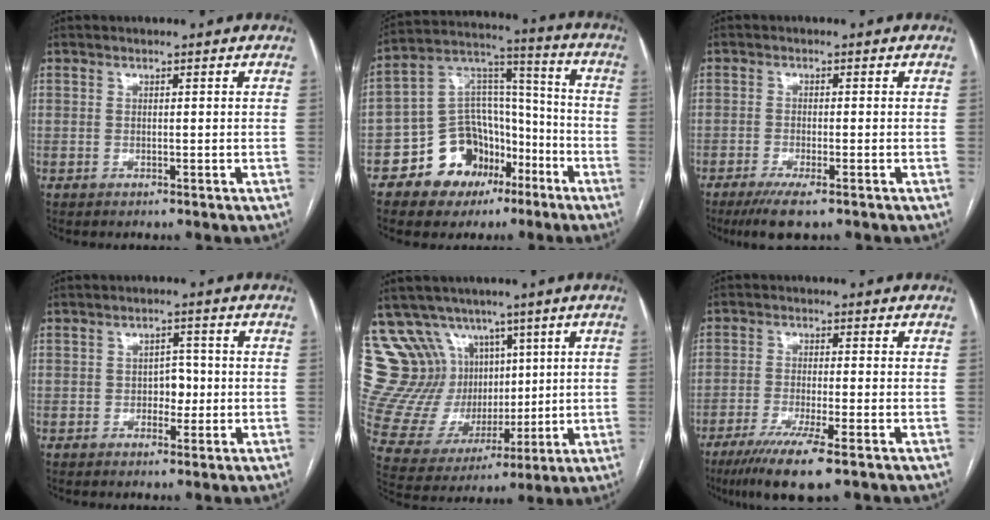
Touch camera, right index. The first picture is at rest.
{"total": 14.0, "force": [-7.2, 10.3, 6.1], "torque": [-0.100, 0.059, -0.115]}
{"total": 5.1, "force": [-3.4, 0.7, 3.7], "torque": [-0.065, -0.015, -0.057]}
{"total": 3.1, "force": [-0.5, 2.1, 2.3], "torque": [-0.026, 0.007, -0.009]}
{"total": 14.7, "force": [8.2, 11.5, 4.2], "torque": [-0.092, 0.059, 0.180]}
{"total": 8.6, "force": [-5.4, 0.2, 6.7], "torque": [-0.116, -0.023, -0.091]}